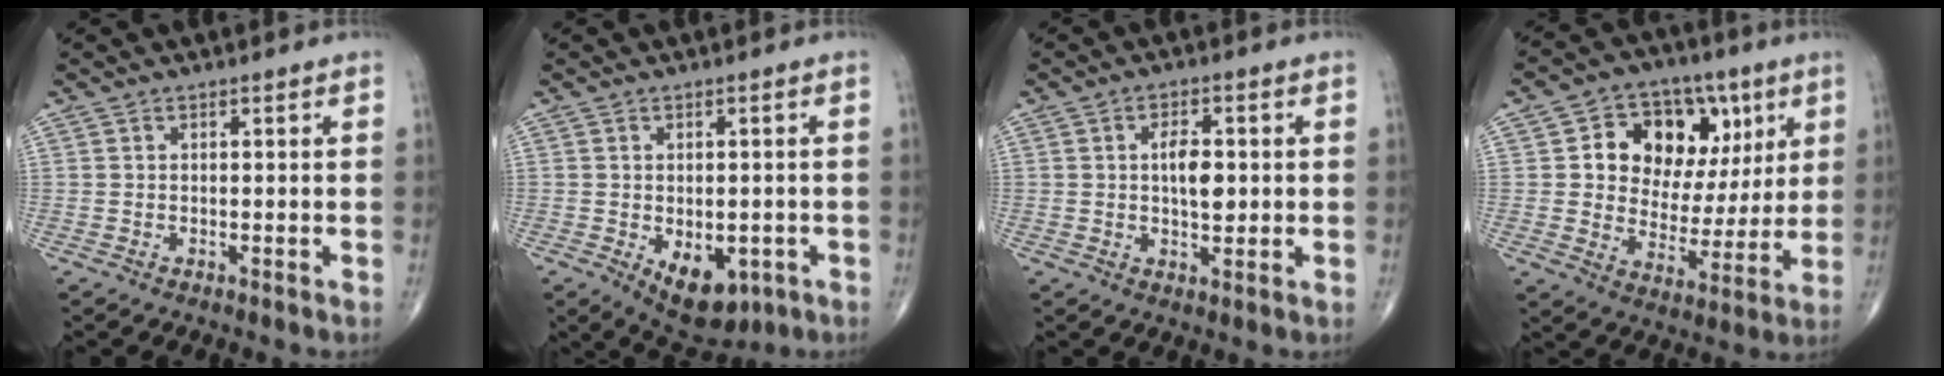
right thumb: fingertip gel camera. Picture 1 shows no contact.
{"total": 9.5, "force": [-3.3, 5.6, 6.9], "torque": [-0.078, -0.001, -0.033]}
{"total": 5.6, "force": [0.5, 2.8, 4.9], "torque": [-0.072, -0.001, 0.007]}
{"total": 17.3, "force": [5.4, 12.6, 10.5], "torque": [-0.107, -0.001, 0.094]}